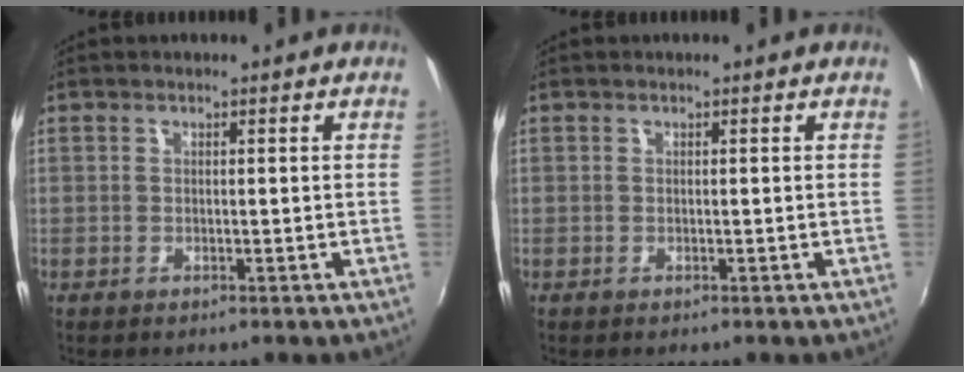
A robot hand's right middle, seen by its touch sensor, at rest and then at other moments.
{"total": 0.0}